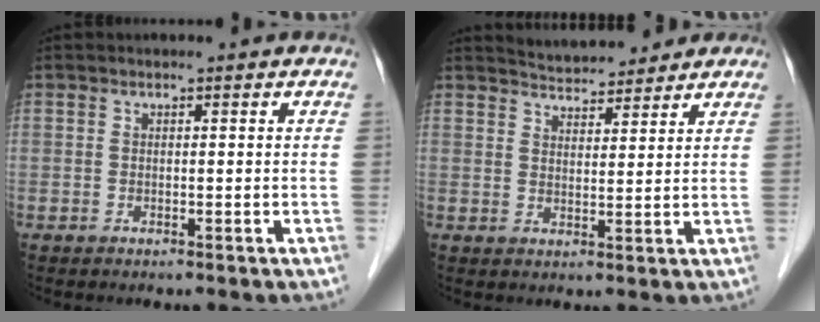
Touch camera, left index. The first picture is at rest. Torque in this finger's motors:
{"motor_torque": [-0.08, -0.42, -0.16, 0.01]}